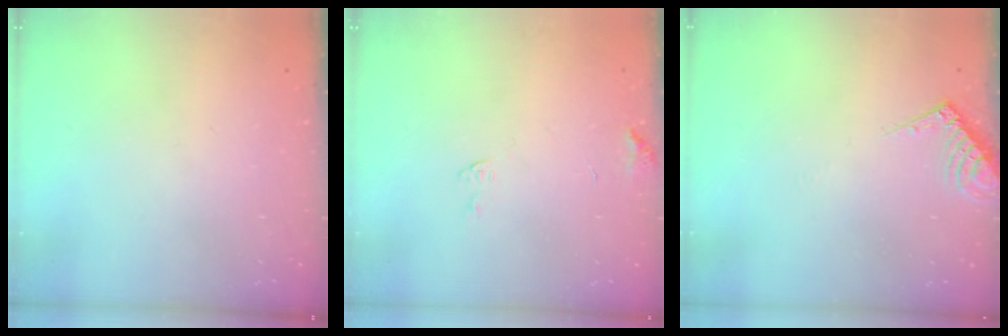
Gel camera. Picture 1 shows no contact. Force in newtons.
{"total": 6.2, "press": 6.2, "slide": 0.5}
{"total": 5.6, "press": 5.5, "slide": 0.7}